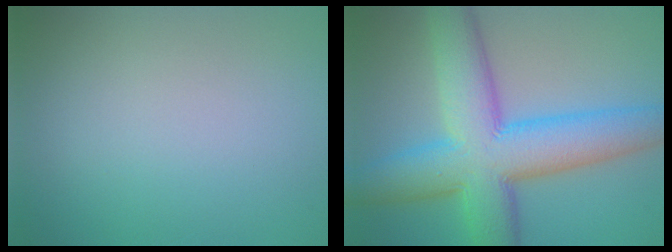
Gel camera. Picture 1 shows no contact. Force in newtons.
{"total": 11.7, "press": 11.7, "slide": 0.1}